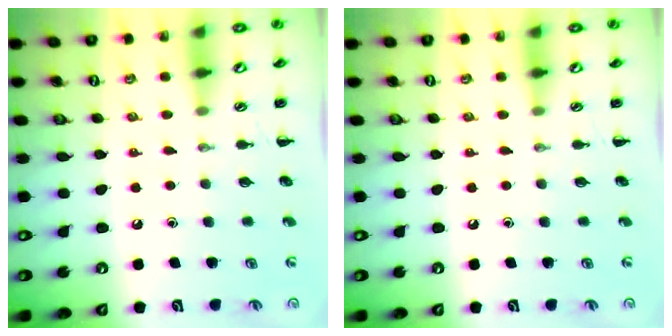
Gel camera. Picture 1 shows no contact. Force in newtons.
{"total": 0.0}